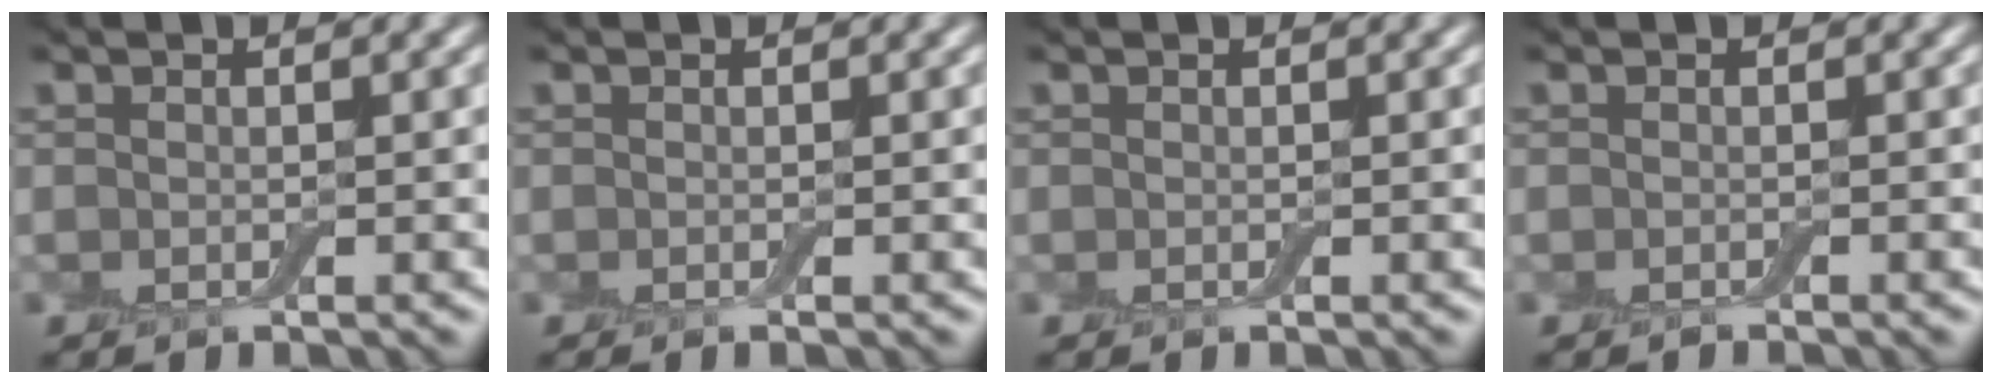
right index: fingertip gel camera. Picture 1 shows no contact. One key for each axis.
{"total": 0.5, "fx": -0.2, "fy": 0.0, "fz": 0.5, "tx": -0.008, "ty": -0.004, "tz": -0.004}
{"total": 0.0}
{"total": 0.0}